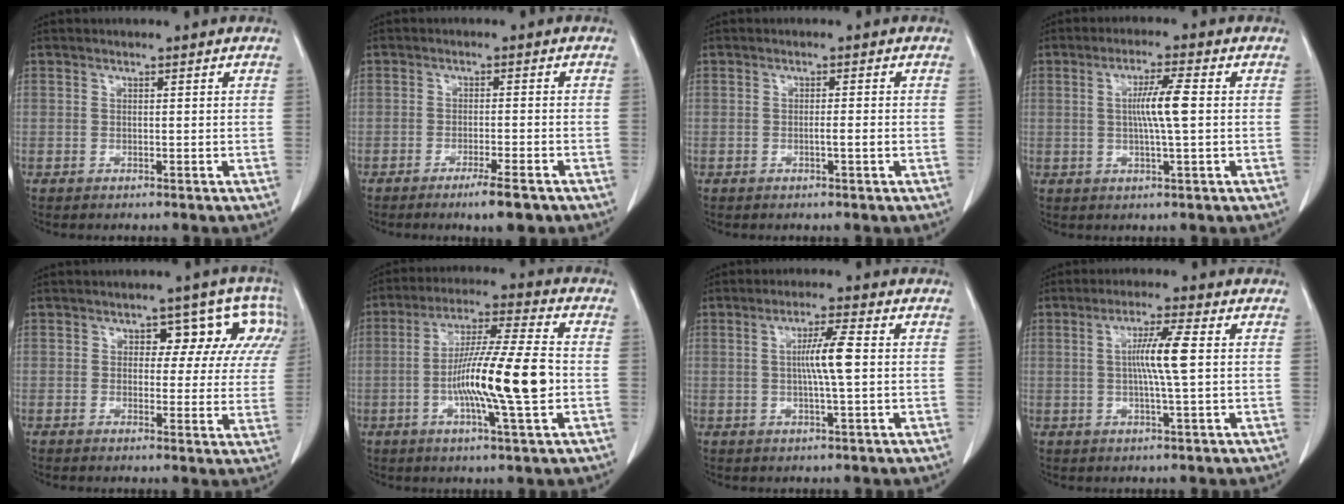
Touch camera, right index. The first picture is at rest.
{"total": 4.7, "force": [-3.2, 0.3, 3.4], "torque": [-0.050, -0.008, -0.048]}
{"total": 1.4, "force": [-0.4, -0.1, 1.4], "torque": [-0.022, 0.000, -0.006]}
{"total": 5.6, "force": [0.3, -0.2, 5.6], "torque": [-0.102, -0.003, 0.005]}
{"total": 9.0, "force": [3.3, 5.4, 6.4], "torque": [-0.055, 0.030, 0.031]}
{"total": 14.7, "force": [-2.4, 0.3, 14.5], "torque": [-0.260, -0.003, -0.047]}
{"total": 5.6, "force": [0.3, -0.2, 5.6], "torque": [-0.101, -0.001, 0.004]}
{"total": 6.2, "force": [0.5, -0.5, 6.2], "torque": [-0.114, -0.002, 0.008]}